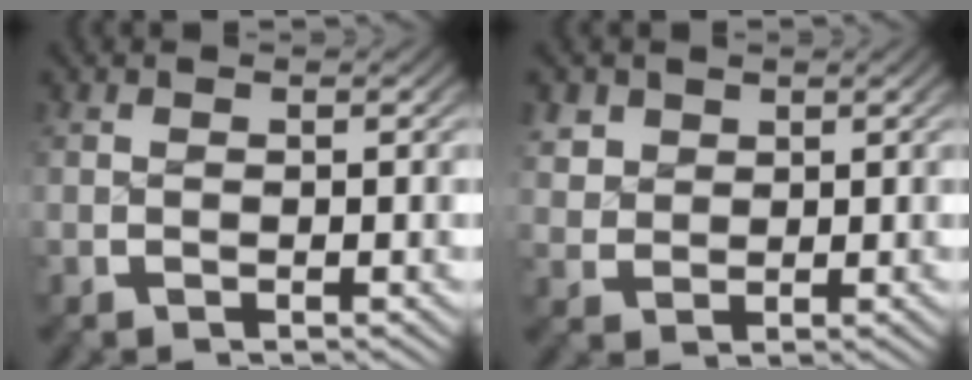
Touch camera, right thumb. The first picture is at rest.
{"total": 2.8, "force": [1.6, 2.0, 1.1], "torque": [-0.028, -0.008, 0.040]}